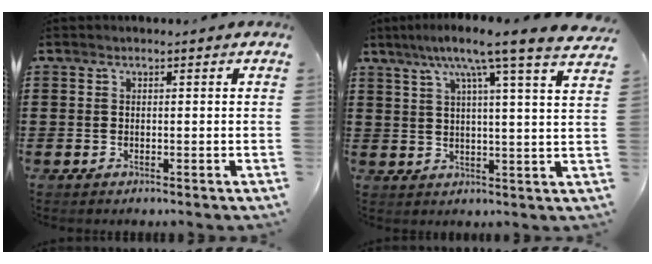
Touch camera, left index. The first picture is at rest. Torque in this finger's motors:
{"motor_torque": [2.14, 0.00, 0.39, 0.21]}